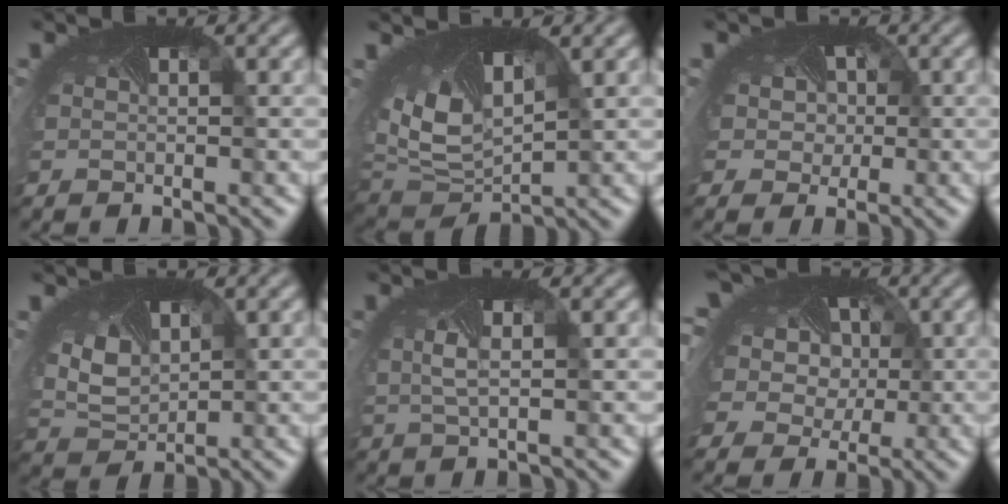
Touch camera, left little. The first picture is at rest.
{"total": 8.2, "force": [1.4, 5.0, 6.3], "torque": [-0.148, -0.022, 0.039]}
{"total": 4.9, "force": [0.9, 4.3, 2.0], "torque": [-0.038, -0.002, -0.006]}
{"total": 3.9, "force": [0.9, 3.0, 2.4], "torque": [-0.077, -0.020, 0.033]}
{"total": 1.5, "force": [0.0, 0.2, 1.5], "torque": [-0.053, -0.012, 0.005]}
{"total": 15.3, "force": [4.4, 11.0, 9.6], "torque": [-0.193, 0.028, 0.052]}